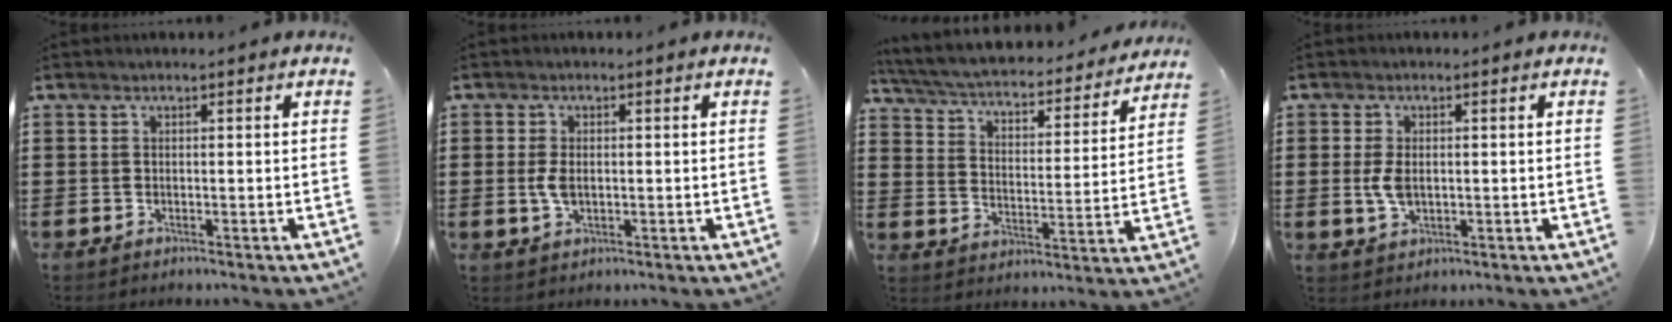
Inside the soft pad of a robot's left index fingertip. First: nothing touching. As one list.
[{"total": 3.1, "force": [0.0, 1.7, 2.6], "torque": [-0.066, -0.002, -0.004]}, {"total": 4.1, "force": [3.9, 0.5, 1.1], "torque": [-0.044, -0.034, 0.058]}, {"total": 3.8, "force": [0.2, 2.1, 3.1], "torque": [-0.077, 0.000, -0.001]}]